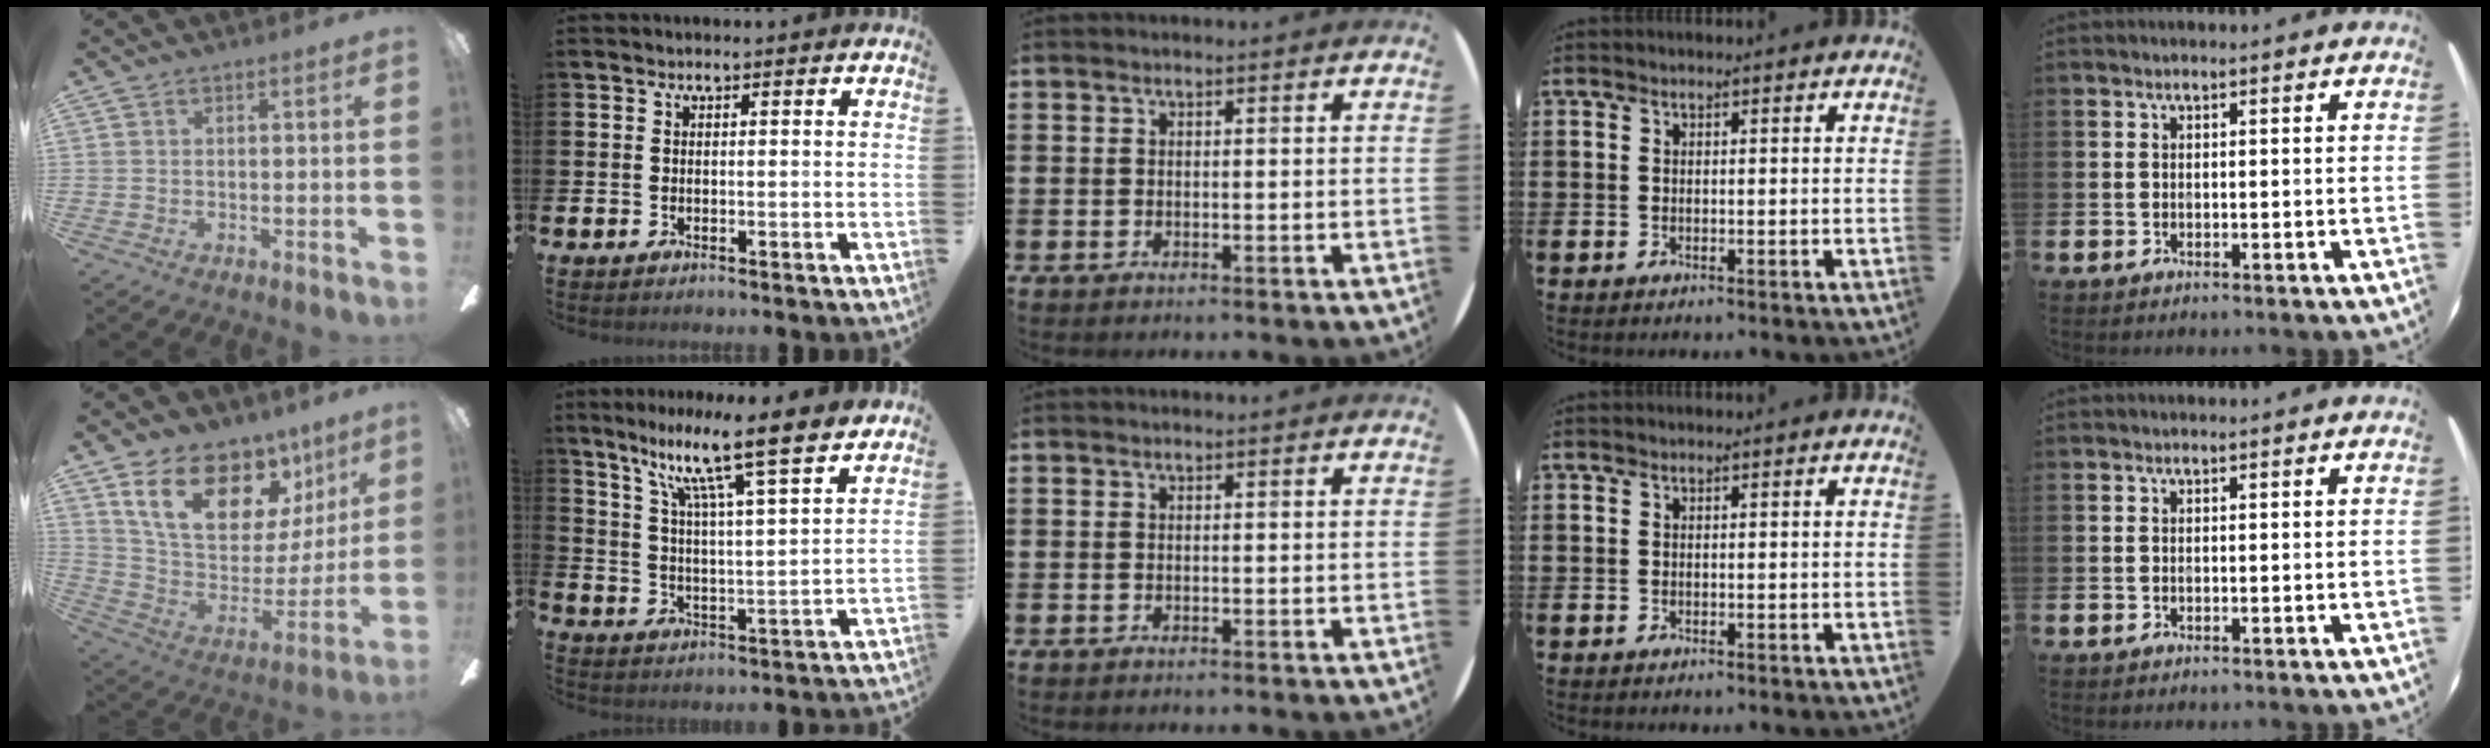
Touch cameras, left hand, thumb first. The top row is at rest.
{"thumb": {"total": 20.4, "force": [12.2, 11.9, 11.3], "torque": [-0.193, -0.066, 0.221]}, "index": {"total": 10.3, "force": [8.6, 0.2, 5.7], "torque": [-0.122, -0.068, 0.134]}}